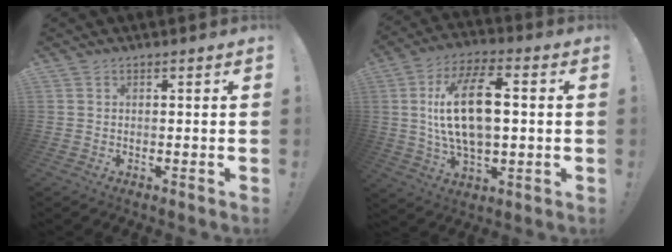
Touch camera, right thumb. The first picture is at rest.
{"total": 18.0, "force": [1.8, 8.6, 15.7], "torque": [-0.285, 0.007, 0.024]}